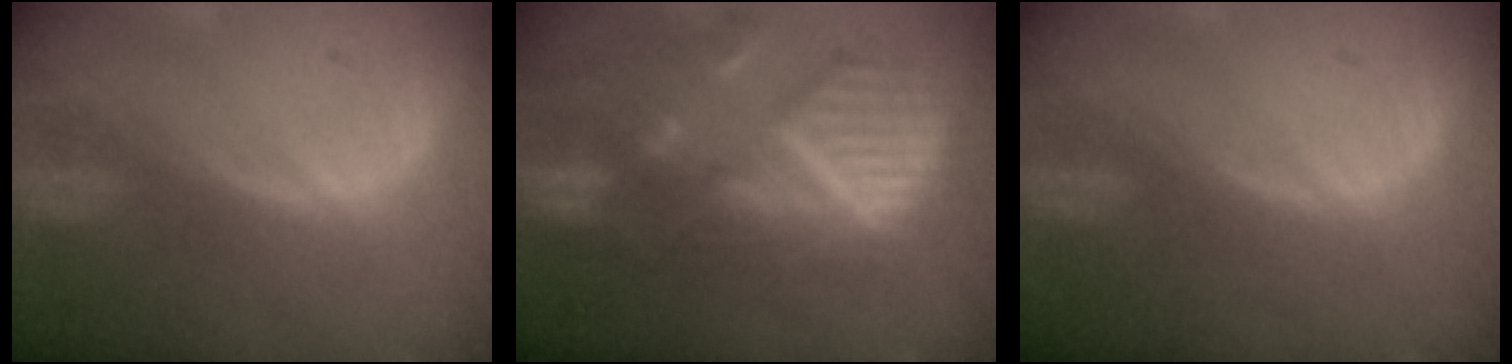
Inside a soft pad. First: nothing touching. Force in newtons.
{"total": 12.0, "press": 10.5, "slide": 5.8}
{"total": 0.0}